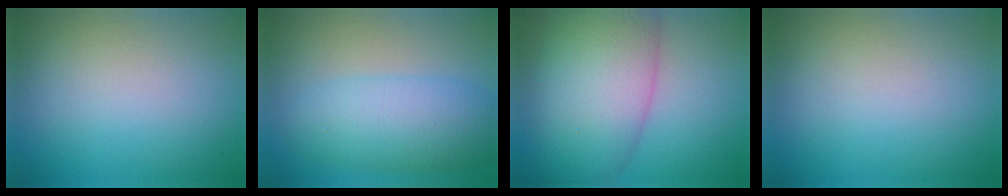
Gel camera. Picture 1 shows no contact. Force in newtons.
{"total": 5.7, "press": 5.6, "slide": 0.4}
{"total": 11.1, "press": 11.1, "slide": 0.5}
{"total": 0.0}